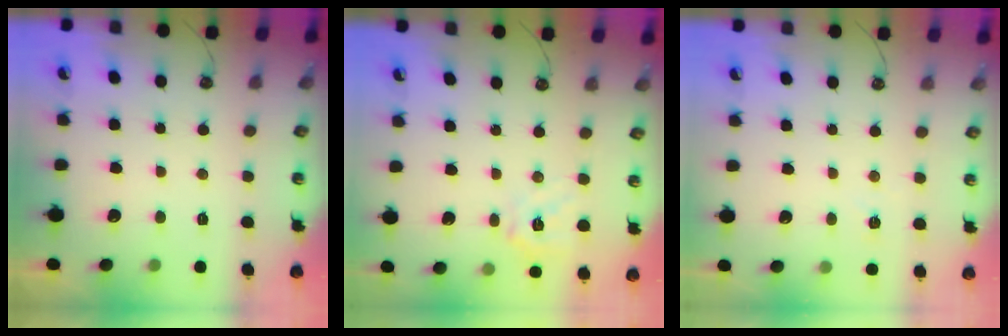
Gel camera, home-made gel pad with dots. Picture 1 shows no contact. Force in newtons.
{"total": 12.3, "press": 12.1, "slide": 1.8}
{"total": 3.0, "press": 3.0, "slide": 0.4}